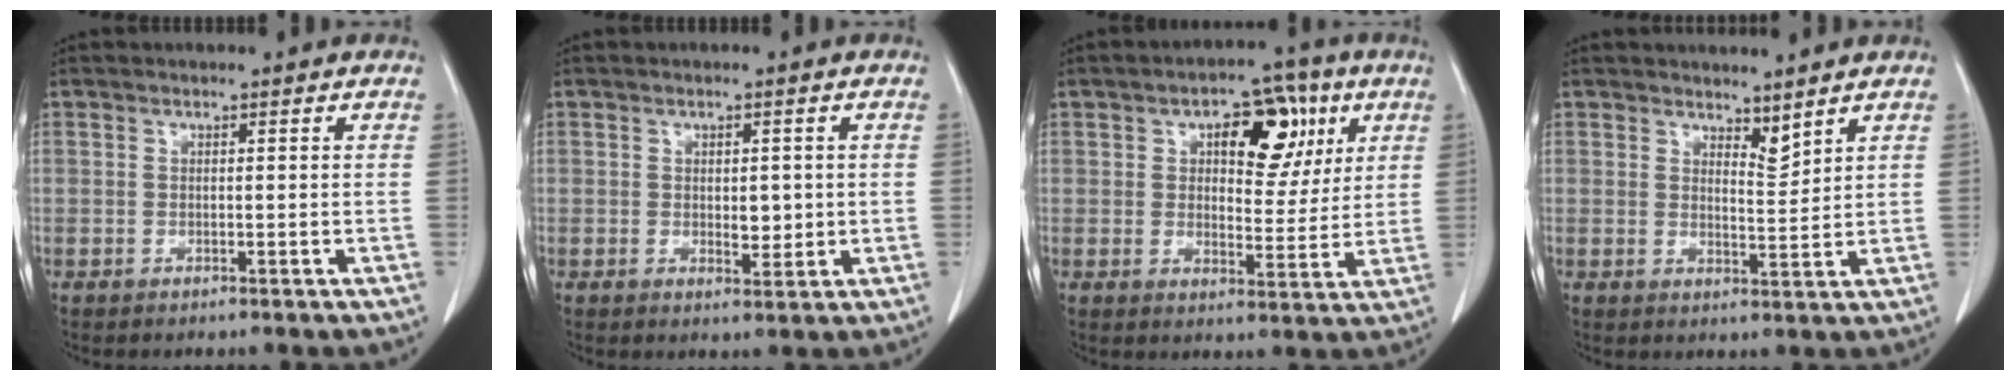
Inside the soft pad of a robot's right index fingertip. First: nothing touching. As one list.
[{"total": 3.0, "force": [0.0, 1.5, 2.5], "torque": [-0.036, -0.003, 0.006]}, {"total": 10.4, "force": [4.2, 5.4, 7.8], "torque": [-0.100, 0.024, 0.062]}, {"total": 3.0, "force": [2.7, 0.8, 1.2], "torque": [-0.020, -0.009, 0.050]}]